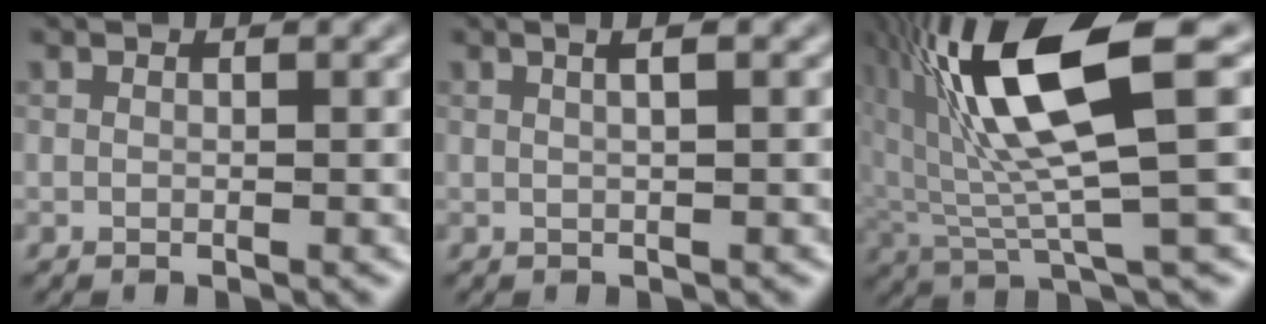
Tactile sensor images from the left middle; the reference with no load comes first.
{"total": 1.8, "force": [0.6, 0.7, 1.6], "torque": [-0.011, 0.017, -0.004]}
{"total": 10.6, "force": [2.6, 2.2, 10.0], "torque": [-0.203, 0.015, 0.068]}